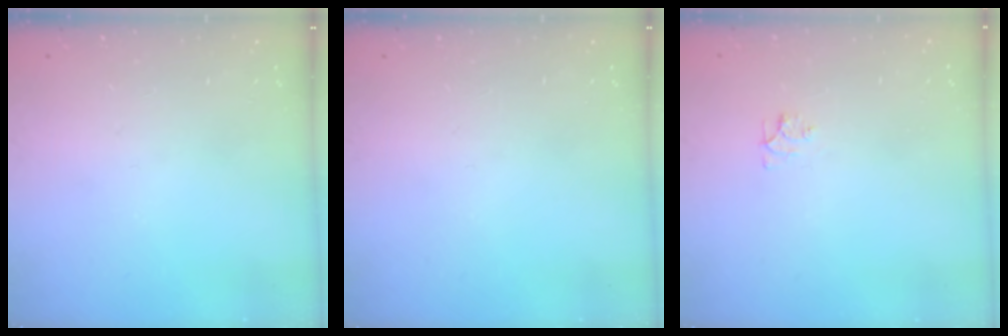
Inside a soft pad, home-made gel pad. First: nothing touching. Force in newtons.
{"total": 0.0}
{"total": 4.3, "press": 4.3, "slide": 0.6}